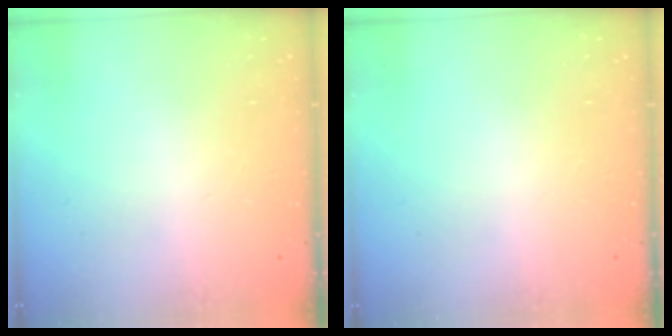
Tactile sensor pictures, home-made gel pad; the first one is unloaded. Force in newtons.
{"total": 0.0}